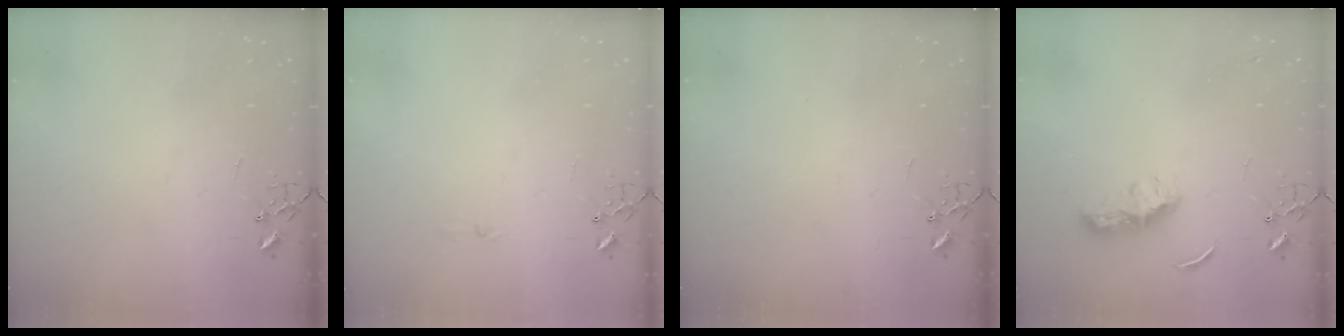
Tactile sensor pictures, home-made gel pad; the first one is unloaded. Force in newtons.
{"total": 3.5, "press": 3.5, "slide": 0.4}
{"total": 0.0}
{"total": 8.1, "press": 8.1, "slide": 0.6}